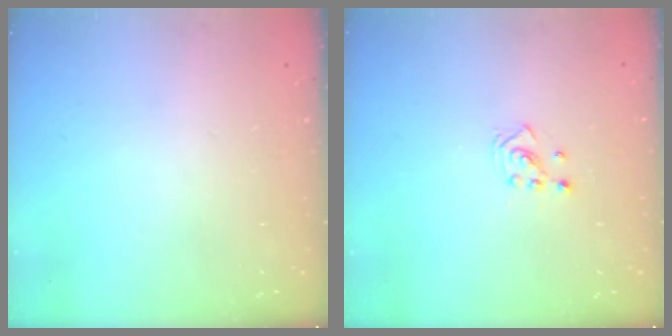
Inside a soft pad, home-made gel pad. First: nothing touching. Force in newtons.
{"total": 2.5, "press": 2.5, "slide": 0.4}